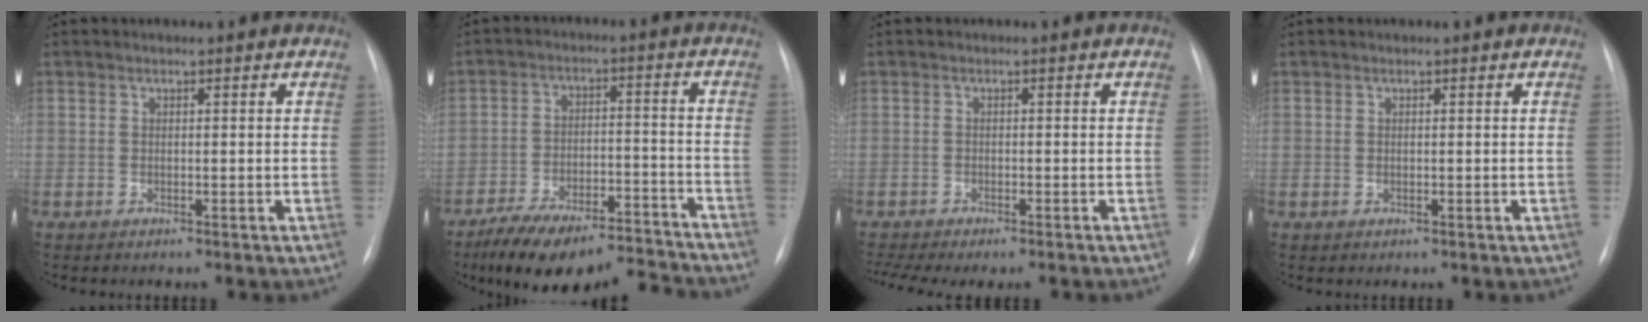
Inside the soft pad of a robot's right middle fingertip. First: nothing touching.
{"total": 17.2, "force": [-15.2, 4.5, 6.6], "torque": [-0.105, 0.024, -0.230]}
{"total": 7.9, "force": [-6.5, 1.7, 4.0], "torque": [-0.060, 0.006, -0.096]}
{"total": 0.0}